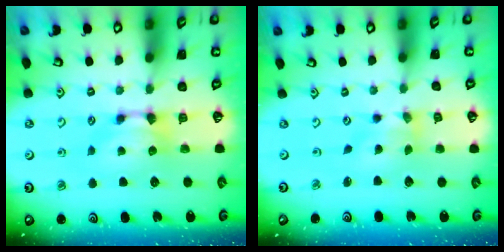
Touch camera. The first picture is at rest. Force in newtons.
{"total": 1.0, "press": 0.2, "slide": 0.9}